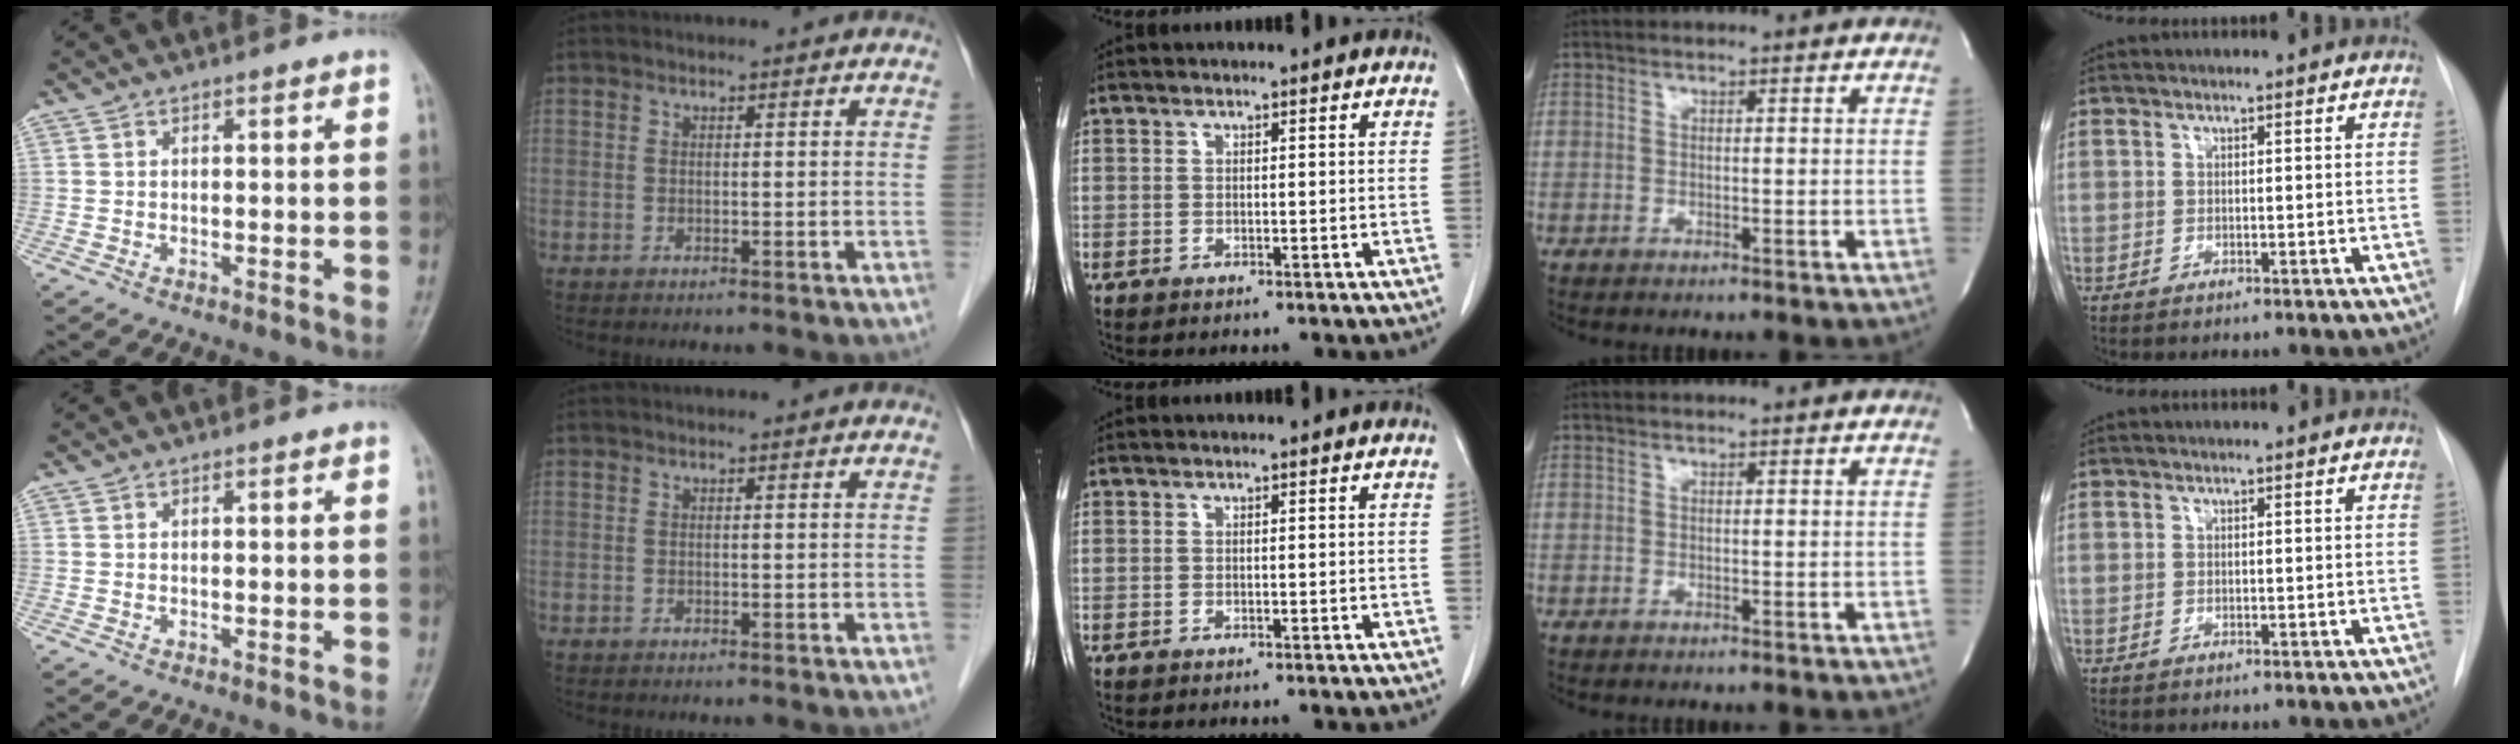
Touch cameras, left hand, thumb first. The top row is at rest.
{}